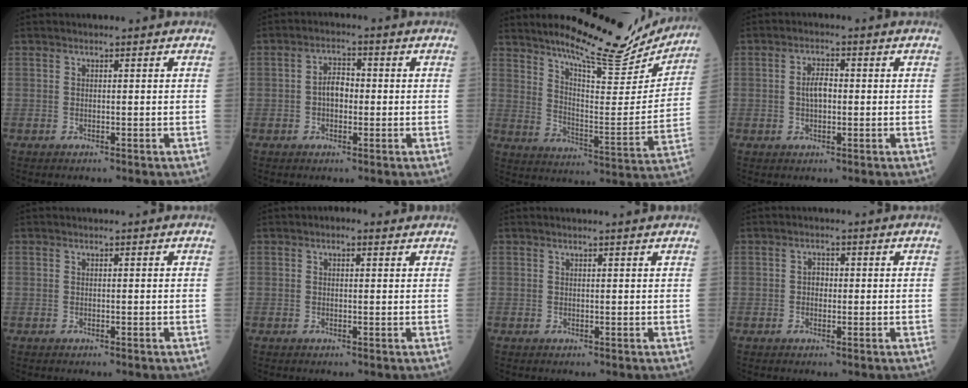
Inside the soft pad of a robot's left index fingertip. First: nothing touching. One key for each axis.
{"total": 3.5, "fx": -0.4, "fy": 2.1, "fz": 2.8, "tx": -0.054, "ty": 0.014, "tz": -0.009}
{"total": 19.0, "fx": 17.1, "fy": 2.8, "fz": 7.7, "tx": -0.122, "ty": -0.039, "tz": 0.239}
{"total": 3.1, "fx": 0.0, "fy": 1.5, "fz": 2.8, "tx": -0.057, "ty": 0.007, "tz": -0.002}
{"total": 0.0}
{"total": 1.6, "fx": 1.0, "fy": 0.8, "fz": 1.1, "tx": -0.023, "ty": 0.013, "tz": 0.010}
{"total": 2.1, "fx": 1.9, "fy": -0.2, "fz": 0.8, "tx": -0.013, "ty": 0.007, "tz": 0.023}
{"total": 1.5, "fx": 0.0, "fy": 1.1, "fz": 1.0, "tx": -0.015, "ty": 0.004, "tz": -0.002}